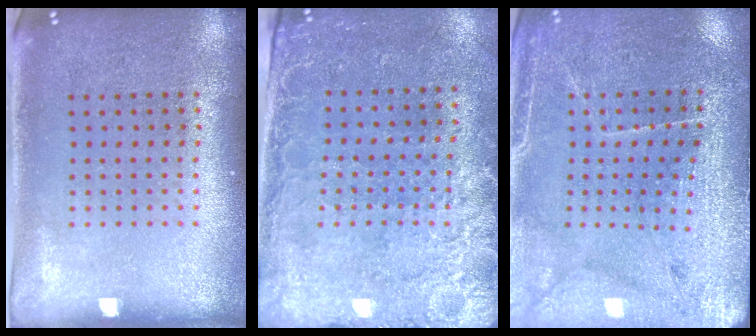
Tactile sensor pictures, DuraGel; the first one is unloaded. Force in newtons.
{"total": 2.6, "press": 2.2, "slide": 1.2}
{"total": 3.0, "press": 2.9, "slide": 0.4}